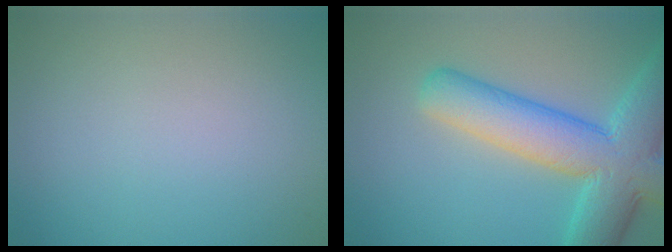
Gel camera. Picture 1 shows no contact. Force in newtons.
{"total": 9.4, "press": 9.4, "slide": 0.4}